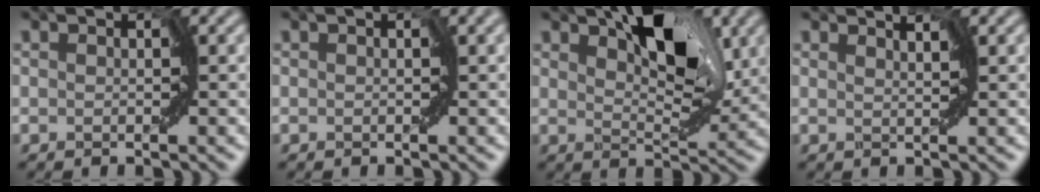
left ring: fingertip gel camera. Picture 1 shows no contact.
{"total": 0.5, "force": [0.0, 0.3, 0.4], "torque": [-0.004, -0.003, -0.002]}
{"total": 6.9, "force": [3.1, 3.1, 5.3], "torque": [-0.083, 0.000, 0.048]}
{"total": 1.1, "force": [0.9, -0.3, 0.5], "torque": [-0.004, 0.000, 0.013]}